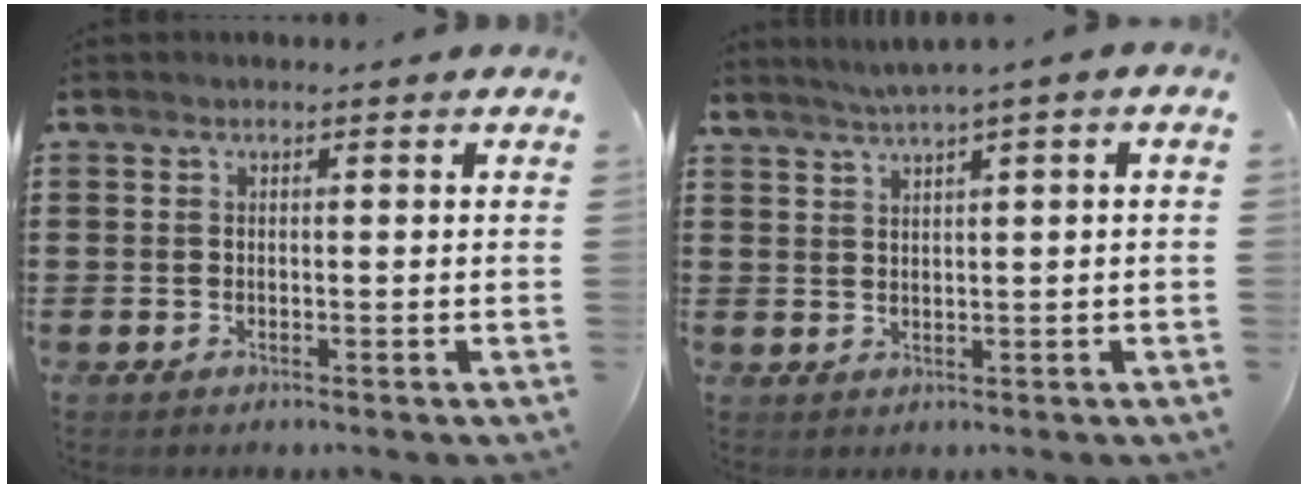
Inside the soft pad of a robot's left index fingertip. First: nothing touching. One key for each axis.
{"total": 1.5, "fx": 0.9, "fy": -0.4, "fz": 1.1, "tx": -0.019, "ty": -0.002, "tz": 0.016}